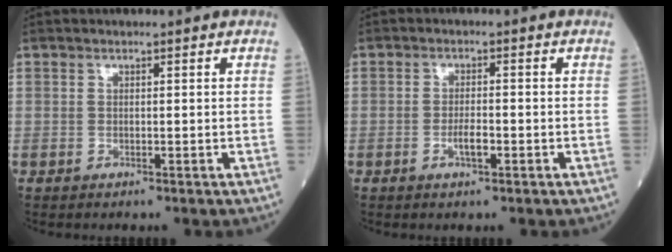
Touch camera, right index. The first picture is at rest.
{"total": 2.6, "force": [-1.0, 0.6, 2.4], "torque": [-0.046, 0.001, -0.017]}